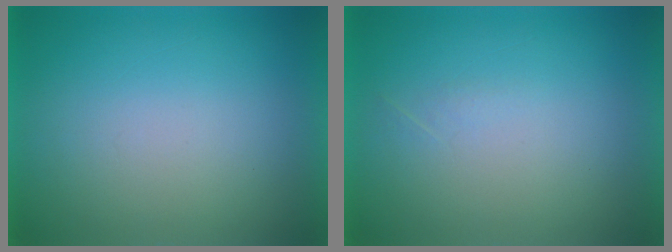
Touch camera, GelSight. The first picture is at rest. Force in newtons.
{"total": 1.0}